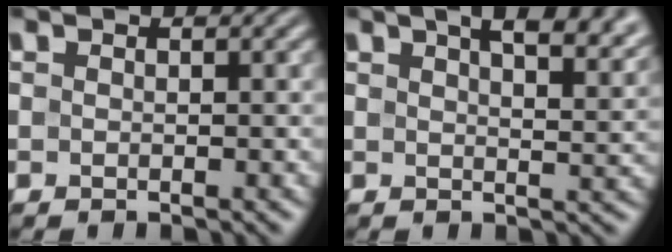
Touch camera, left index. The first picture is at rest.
{"total": 9.2, "force": [6.0, 3.7, 6.0], "torque": [-0.029, 0.035, 0.047]}